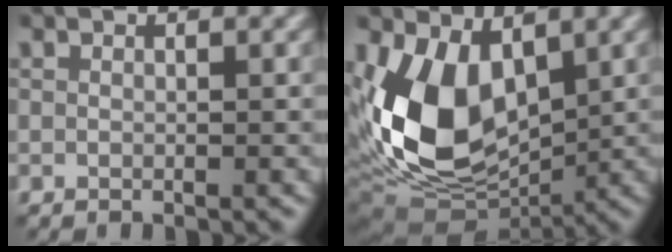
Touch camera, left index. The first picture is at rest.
{"total": 11.0, "force": [0.8, 6.7, 8.7], "torque": [-0.185, -0.020, 0.017]}